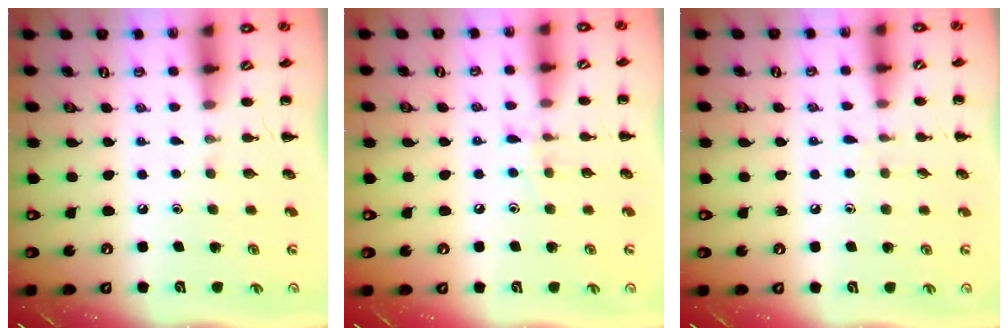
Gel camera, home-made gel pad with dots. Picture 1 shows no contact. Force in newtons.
{"total": 7.1, "press": 6.9, "slide": 1.7}
{"total": 3.8, "press": 3.4, "slide": 1.5}